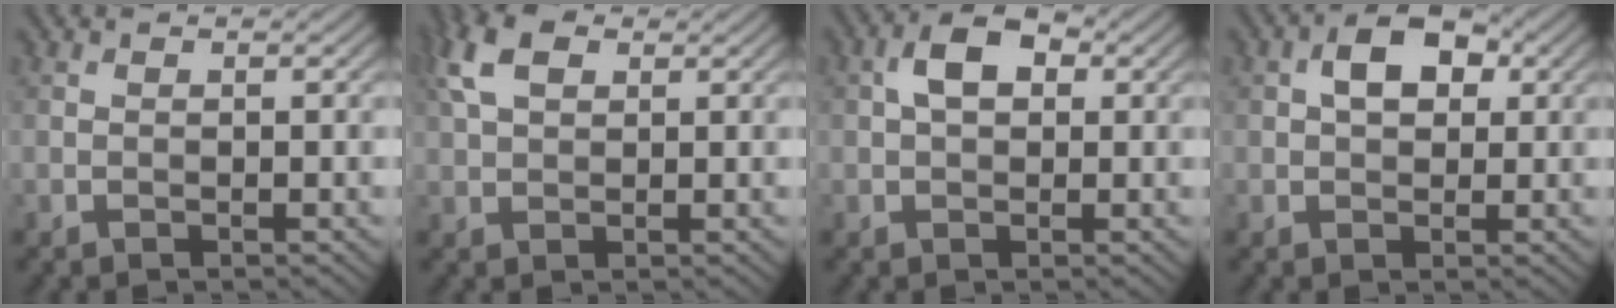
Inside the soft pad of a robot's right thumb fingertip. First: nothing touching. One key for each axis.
{"total": 5.5, "fx": 2.3, "fy": 3.1, "fz": 3.9, "tx": -0.101, "ty": 0.018, "tz": 0.041}
{"total": 4.4, "fx": 1.0, "fy": 2.7, "fz": 3.3, "tx": -0.060, "ty": 0.010, "tz": 0.010}
{"total": 4.9, "fx": 1.3, "fy": 3.1, "fz": 3.6, "tx": -0.058, "ty": 0.008, "tz": 0.015}